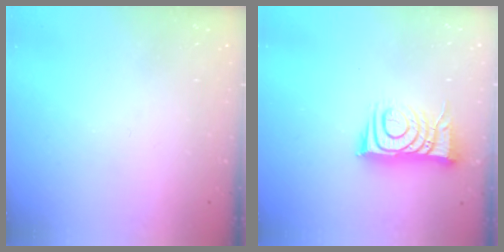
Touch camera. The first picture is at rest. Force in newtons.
{"total": 10.4, "press": 10.3, "slide": 1.2}